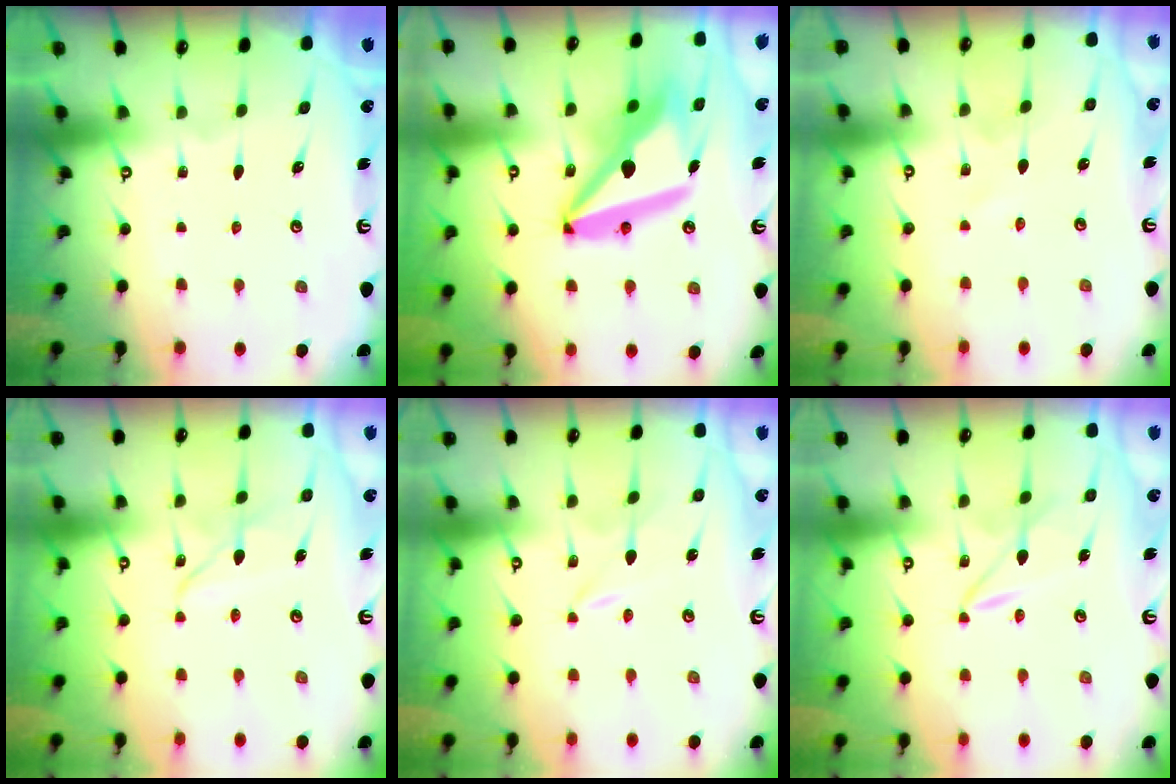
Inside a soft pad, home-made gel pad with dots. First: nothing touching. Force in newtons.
{"total": 18.2, "press": 18.1, "slide": 2.4}
{"total": 0.6, "press": 0.6, "slide": 0.1}
{"total": 2.8, "press": 2.8, "slide": 0.2}
{"total": 0.0}
{"total": 2.1, "press": 2.1, "slide": 0.3}